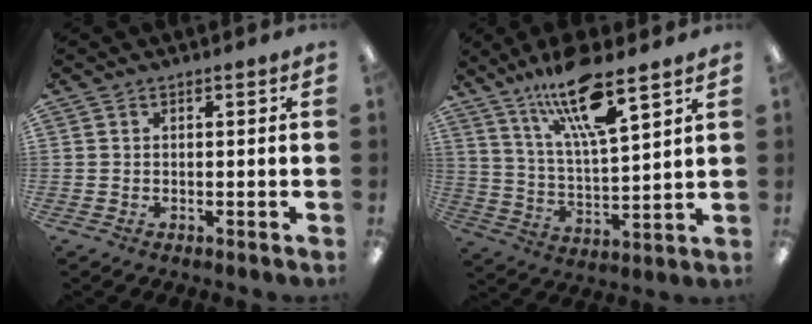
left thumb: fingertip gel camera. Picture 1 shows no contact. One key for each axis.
{"total": 15.5, "fx": 11.0, "fy": 3.5, "fz": 10.3, "tx": -0.193, "ty": -0.052, "tz": 0.184}